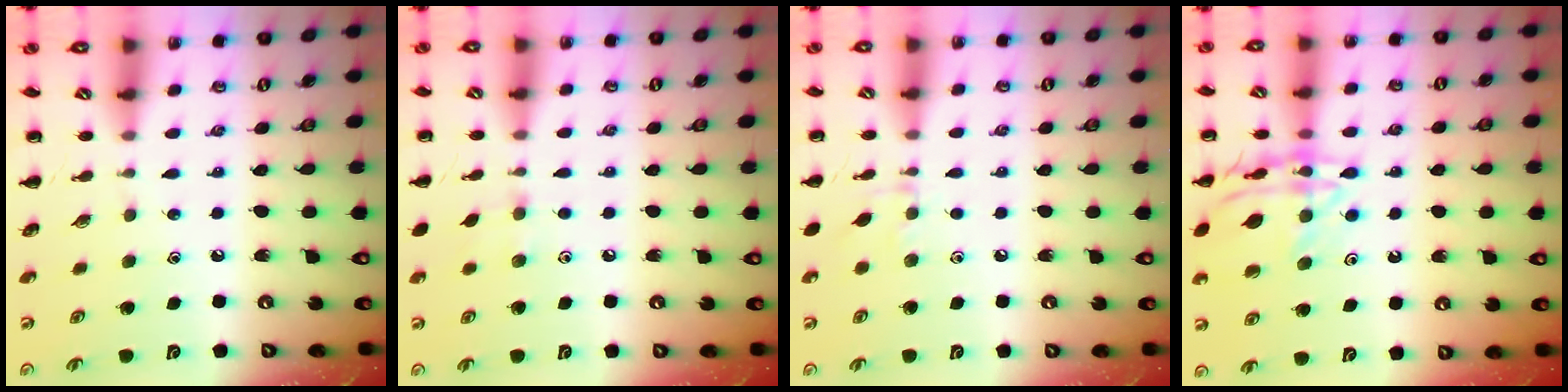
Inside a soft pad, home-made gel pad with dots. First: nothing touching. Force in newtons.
{"total": 5.2, "press": 4.9, "slide": 1.7}
{"total": 5.9, "press": 5.7, "slide": 1.2}
{"total": 16.1, "press": 16.1, "slide": 0.8}